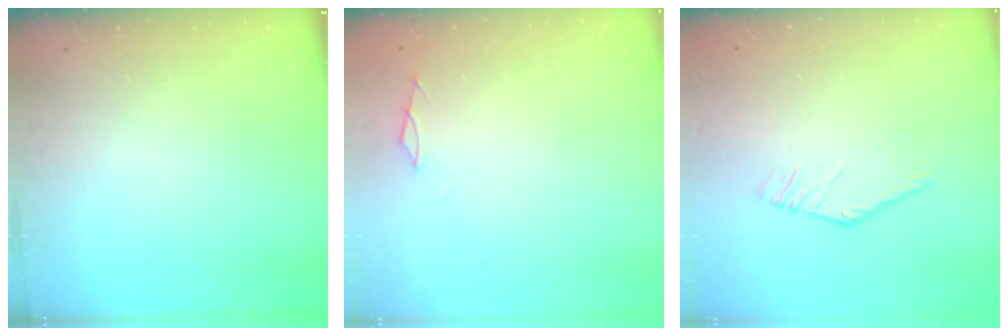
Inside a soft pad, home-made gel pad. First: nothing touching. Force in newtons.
{"total": 0.0}
{"total": 3.0, "press": 3.0, "slide": 0.1}